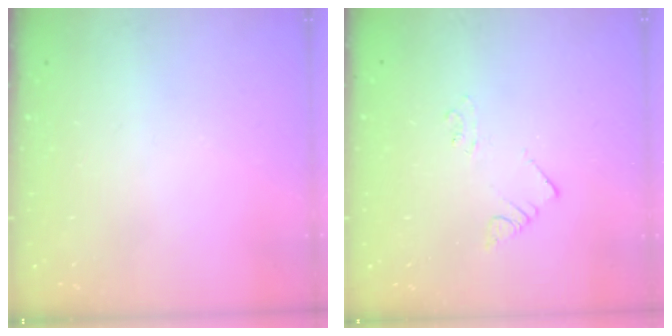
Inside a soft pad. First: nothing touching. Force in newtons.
{"total": 2.2, "press": 2.2, "slide": 0.1}